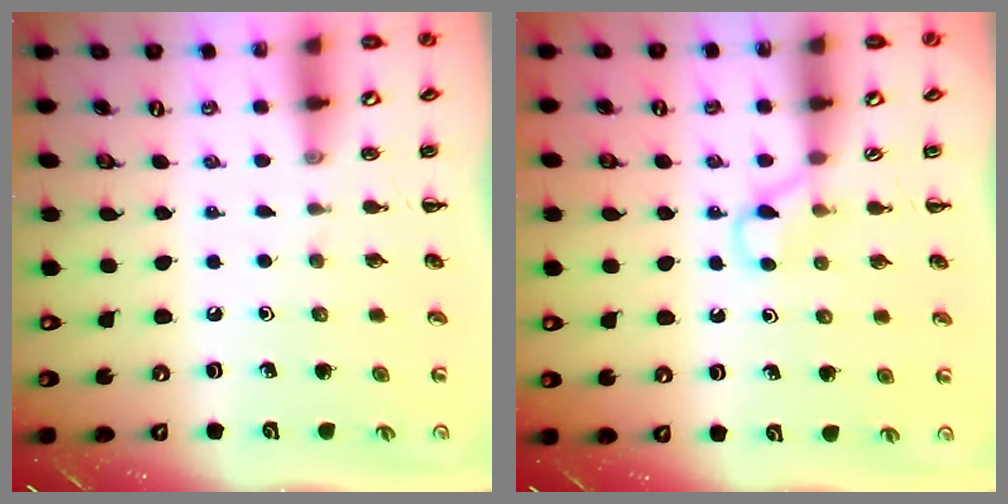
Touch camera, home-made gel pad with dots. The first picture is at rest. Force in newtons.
{"total": 2.7, "press": 2.4, "slide": 1.1}